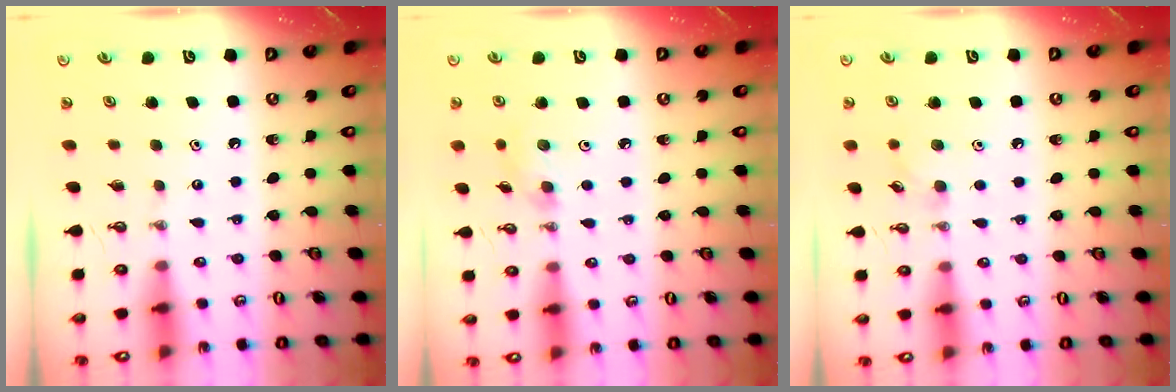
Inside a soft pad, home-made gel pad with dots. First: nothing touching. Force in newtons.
{"total": 5.4, "press": 5.2, "slide": 1.6}
{"total": 6.4, "press": 6.2, "slide": 1.5}